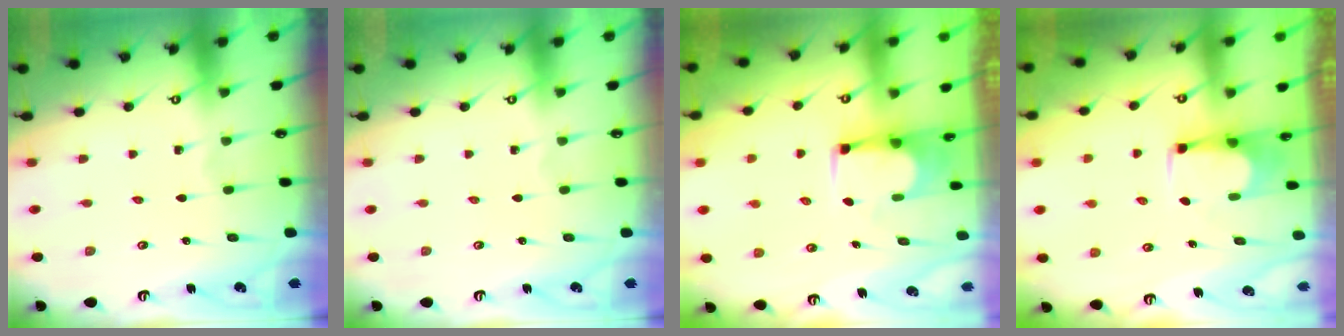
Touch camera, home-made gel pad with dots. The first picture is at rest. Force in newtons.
{"total": 0.0}
{"total": 2.1, "press": 2.1, "slide": 0.1}
{"total": 2.4, "press": 2.4, "slide": 0.4}